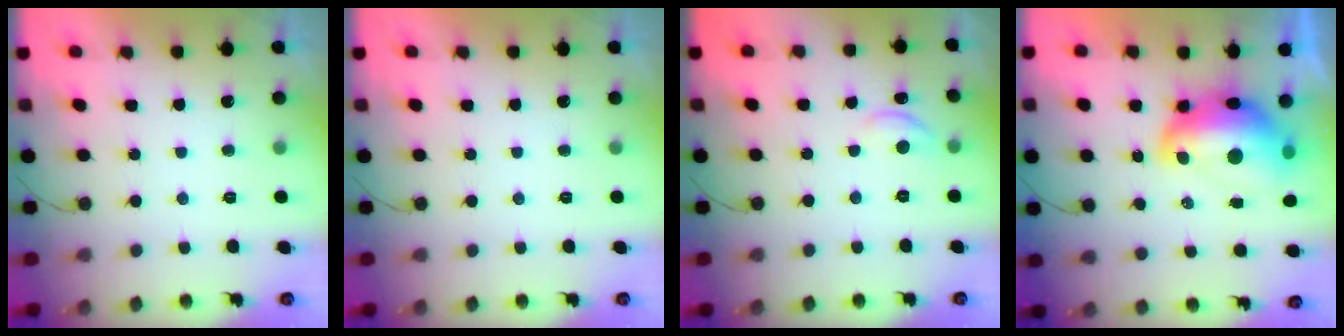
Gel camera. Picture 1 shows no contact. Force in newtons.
{"total": 0.0}
{"total": 7.5, "press": 7.5, "slide": 0.7}
{"total": 15.1, "press": 15.0, "slide": 1.1}